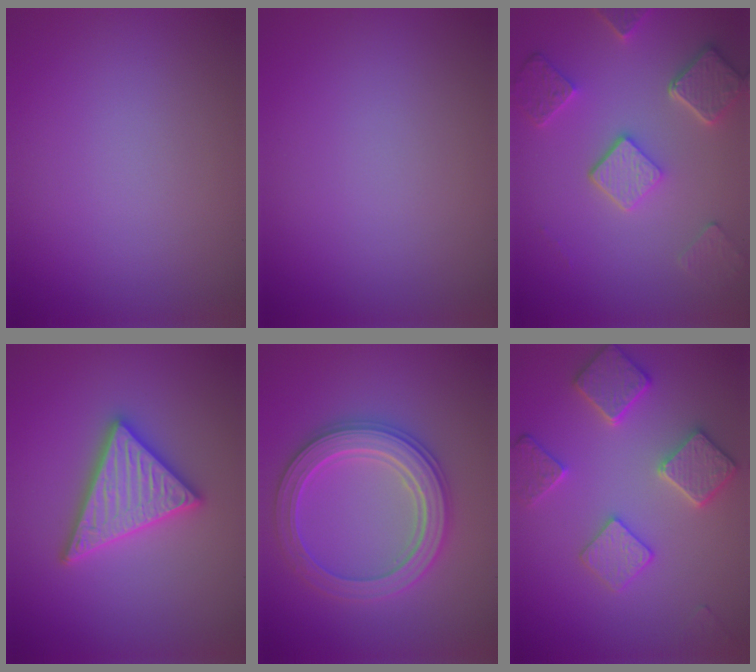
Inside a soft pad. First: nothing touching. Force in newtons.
{"total": 0.0}
{"total": 5.3, "press": 4.0, "slide": 3.5}
{"total": 4.9, "press": 4.8, "slide": 0.6}
{"total": 5.4, "press": 5.4, "slide": 0.9}
{"total": 4.2, "press": 4.1, "slide": 0.9}